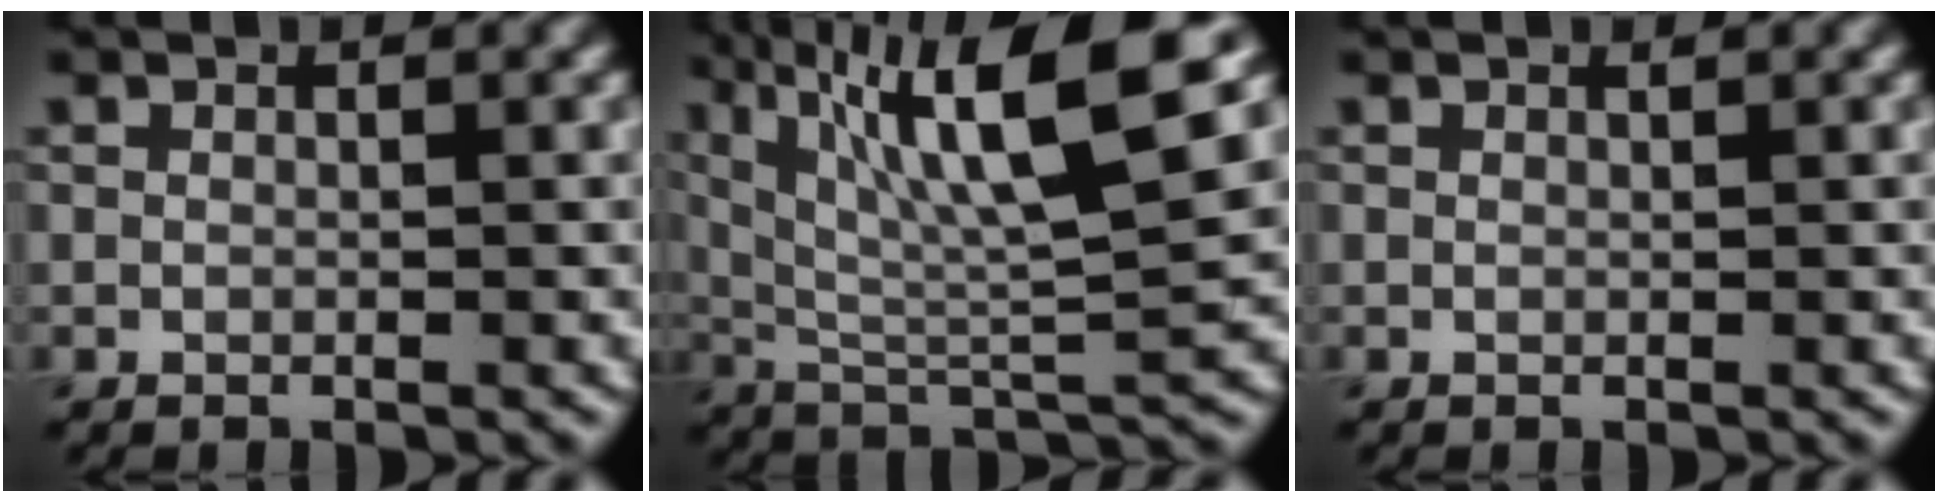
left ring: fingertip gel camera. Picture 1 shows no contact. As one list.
[{"total": 11.7, "force": [5.0, 2.3, 10.3], "torque": [-0.173, 0.007, 0.090]}, {"total": 0.0}]